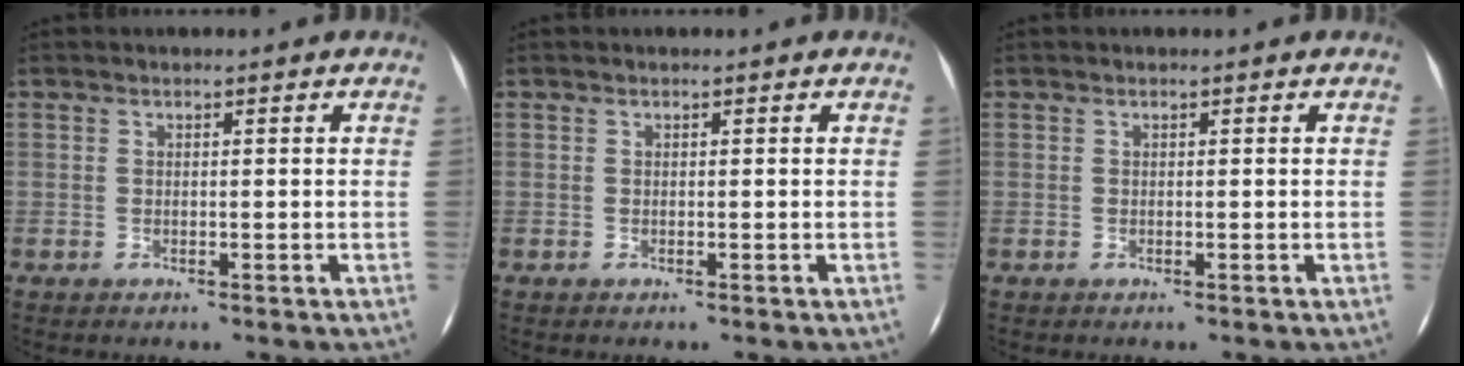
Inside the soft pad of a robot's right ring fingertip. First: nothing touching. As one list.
[{"total": 0.0}, {"total": 0.0}]